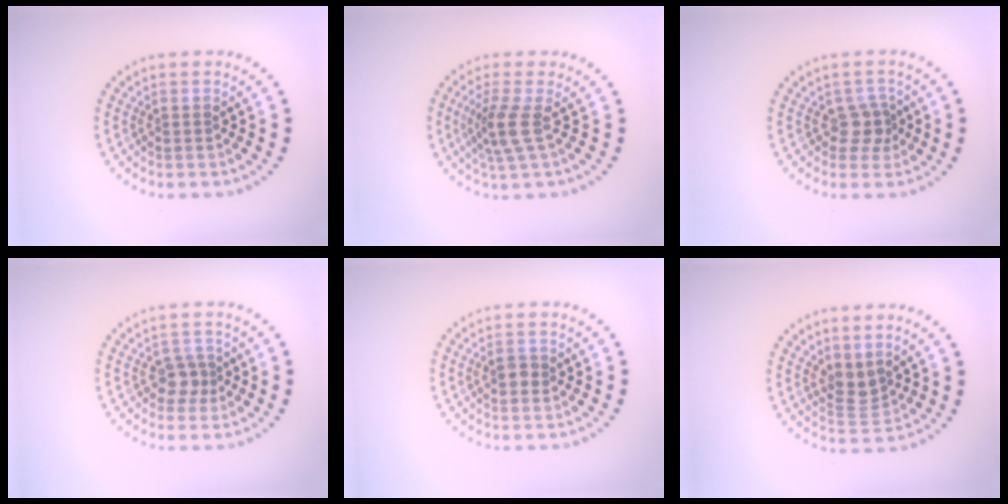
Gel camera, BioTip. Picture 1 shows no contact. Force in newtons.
{"total": 2.7, "press": 2.1, "slide": 1.7}
{"total": 2.1, "press": 1.6, "slide": 1.3}
{"total": 2.1, "press": 1.7, "slide": 1.1}
{"total": 1.3, "press": 1.3, "slide": 0.1}
{"total": 2.1, "press": 1.7, "slide": 1.2}